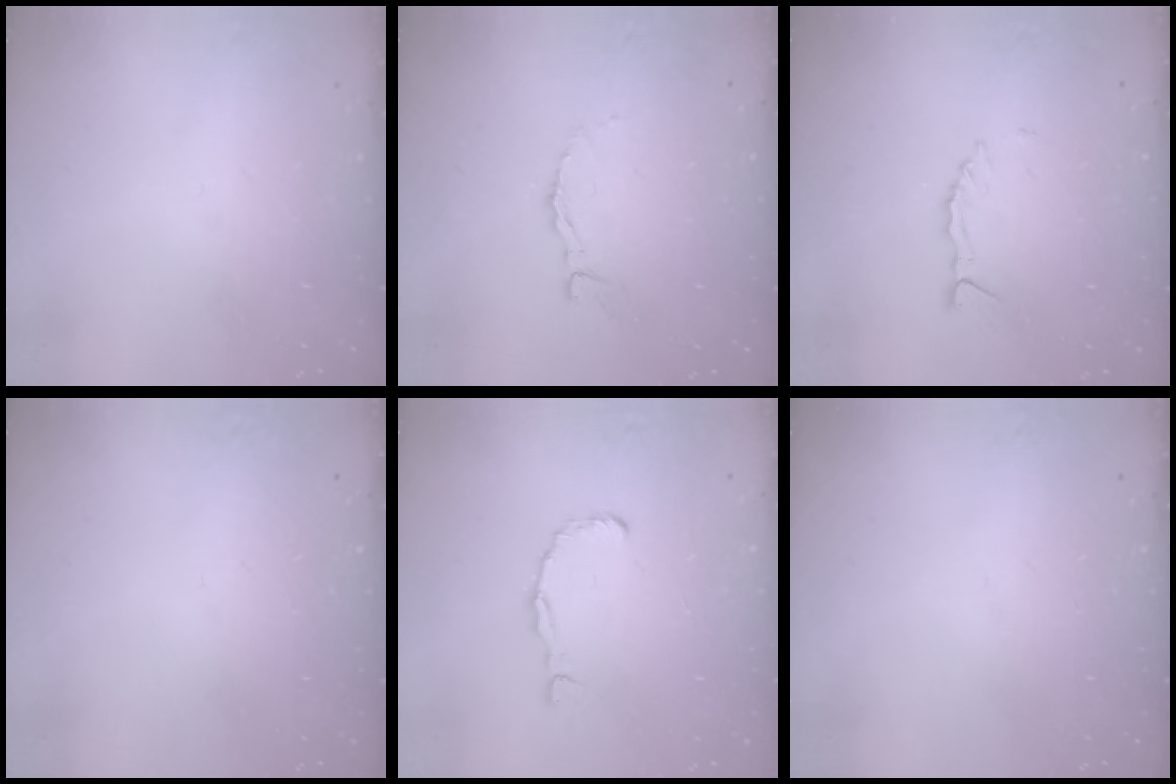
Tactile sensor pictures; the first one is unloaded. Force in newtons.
{"total": 5.1, "press": 5.1, "slide": 0.2}
{"total": 2.7, "press": 2.7, "slide": 0.3}
{"total": 0.0}
{"total": 2.4, "press": 2.3, "slide": 0.3}
{"total": 0.0}